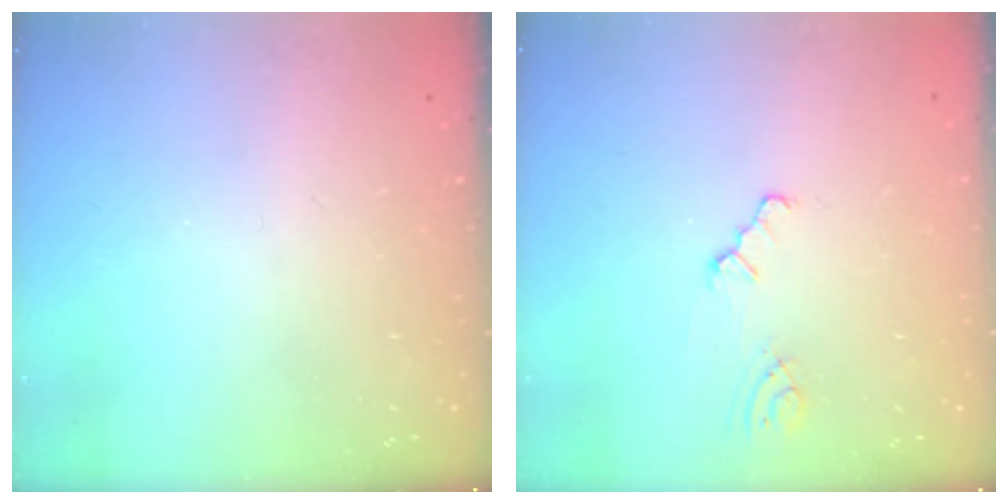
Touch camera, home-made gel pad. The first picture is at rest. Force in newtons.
{"total": 1.2, "press": 1.1, "slide": 0.2}